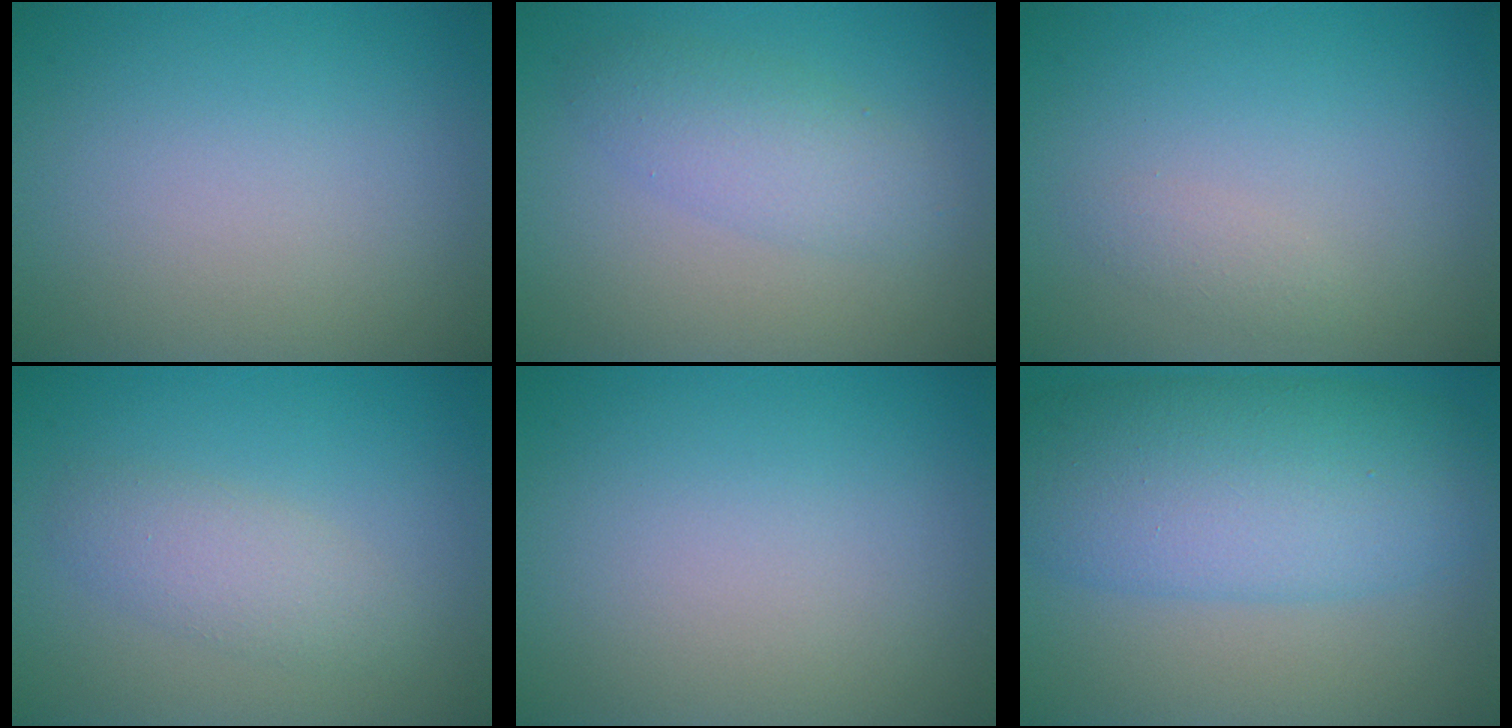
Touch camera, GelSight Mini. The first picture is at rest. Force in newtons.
{"total": 2.9, "press": 2.9, "slide": 0.1}
{"total": 1.0, "press": 1.0, "slide": 0.0}
{"total": 2.5, "press": 2.5, "slide": 0.1}
{"total": 0.0}
{"total": 9.1, "press": 9.1, "slide": 0.2}